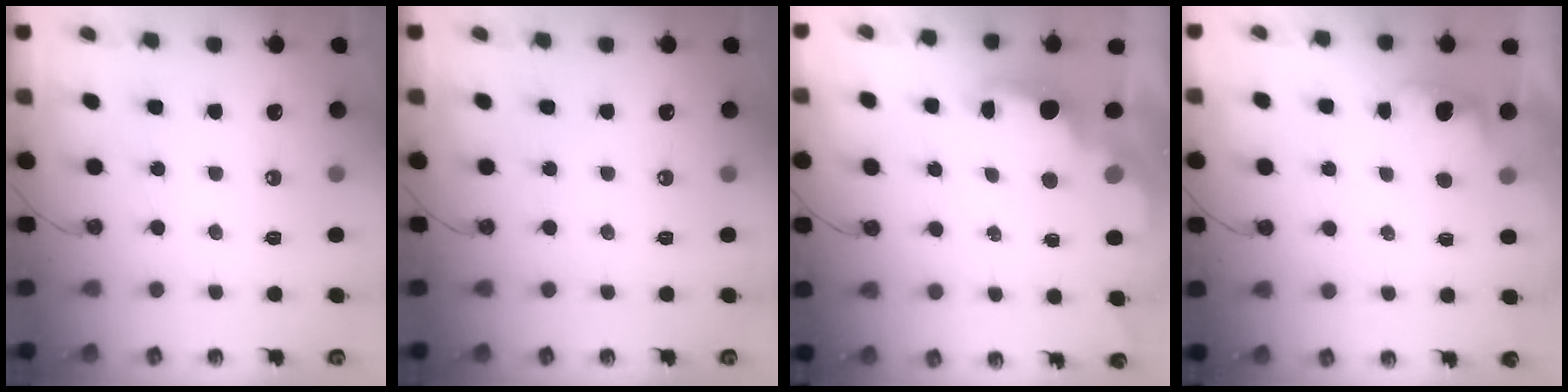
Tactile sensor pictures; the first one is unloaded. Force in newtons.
{"total": 0.0}
{"total": 2.4, "press": 2.3, "slide": 0.8}
{"total": 1.3, "press": 1.0, "slide": 0.8}